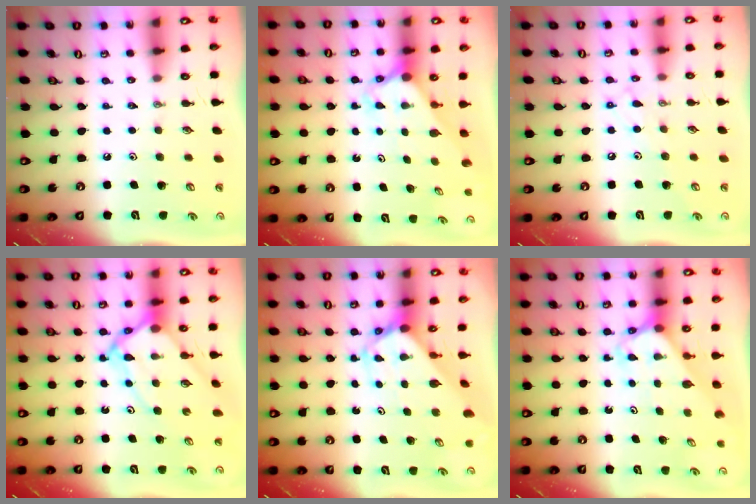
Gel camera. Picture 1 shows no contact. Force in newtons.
{"total": 2.6, "press": 2.6, "slide": 0.2}
{"total": 8.9, "press": 8.9, "slide": 0.7}
{"total": 10.6, "press": 10.5, "slide": 1.0}
{"total": 3.1, "press": 3.1, "slide": 0.3}
{"total": 2.7, "press": 2.7, "slide": 0.2}